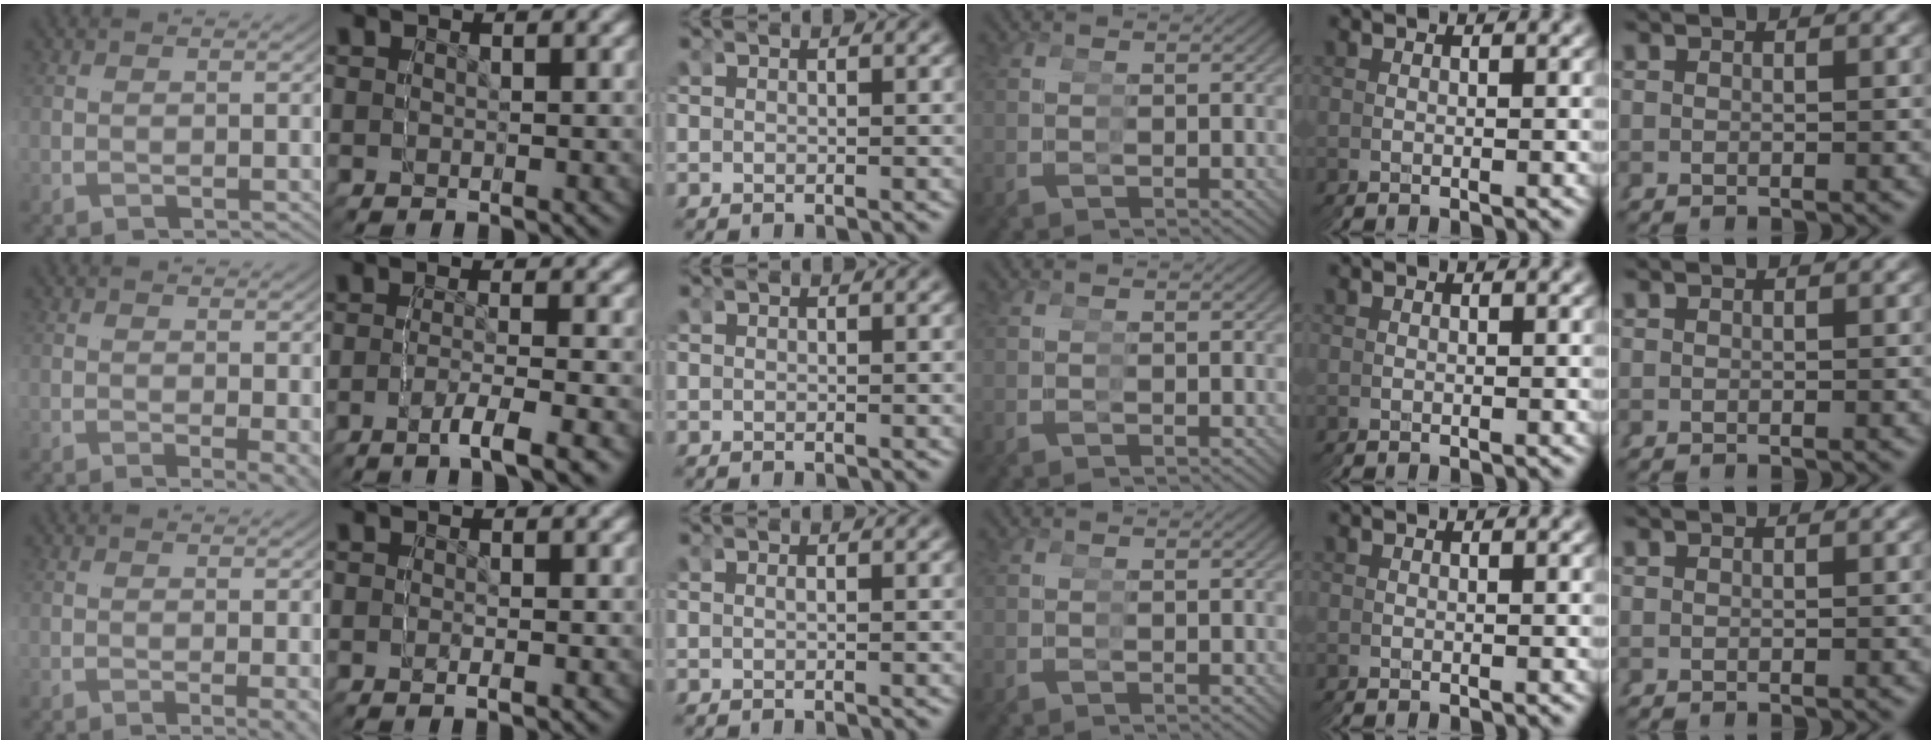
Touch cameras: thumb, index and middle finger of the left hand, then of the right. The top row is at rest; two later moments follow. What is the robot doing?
{"motion": "grasp_and_lifting", "object": "condiment"}